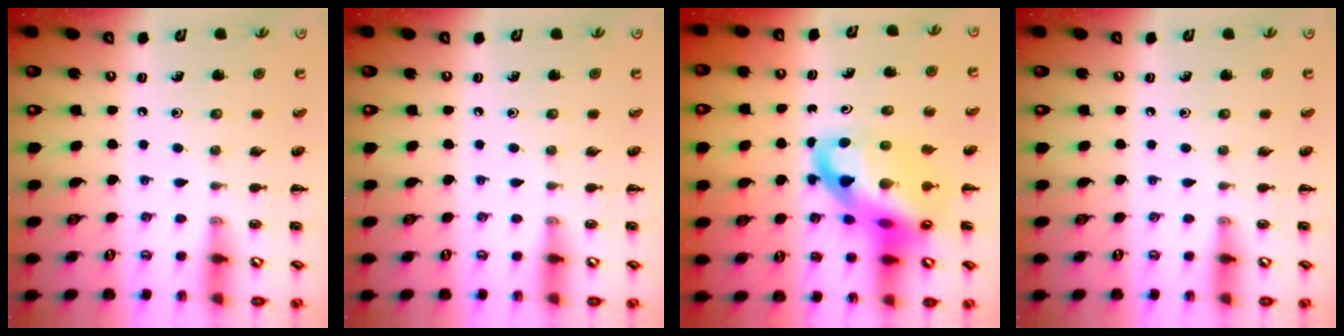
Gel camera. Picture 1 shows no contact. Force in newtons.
{"total": 0.0}
{"total": 17.6, "press": 17.0, "slide": 4.7}
{"total": 0.0}